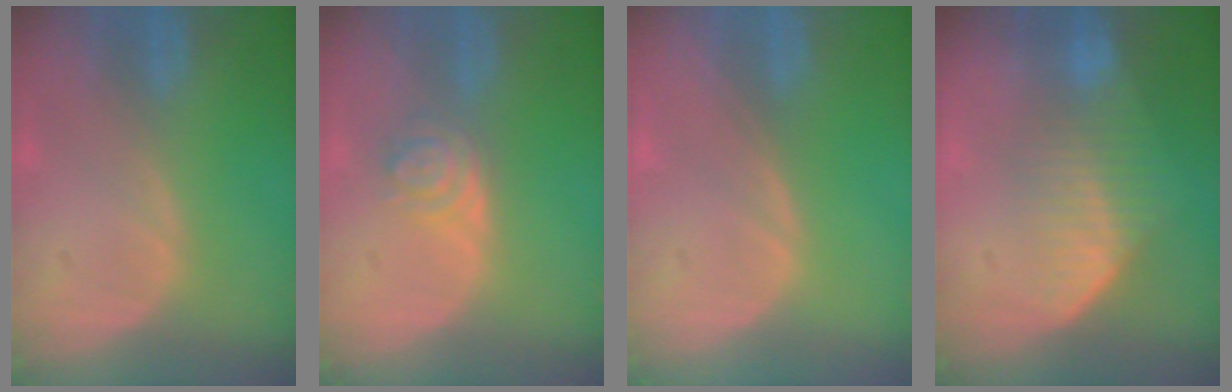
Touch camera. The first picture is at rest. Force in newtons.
{"total": 4.2, "press": 3.6, "slide": 2.1}
{"total": 0.0}
{"total": 7.2, "press": 6.2, "slide": 3.7}